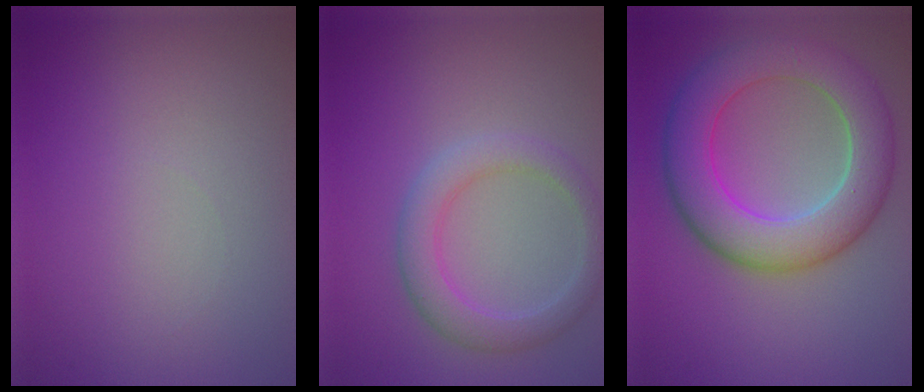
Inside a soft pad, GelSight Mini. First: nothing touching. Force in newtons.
{"total": 3.4, "press": 3.4, "slide": 0.4}
{"total": 8.4, "press": 8.4, "slide": 0.3}